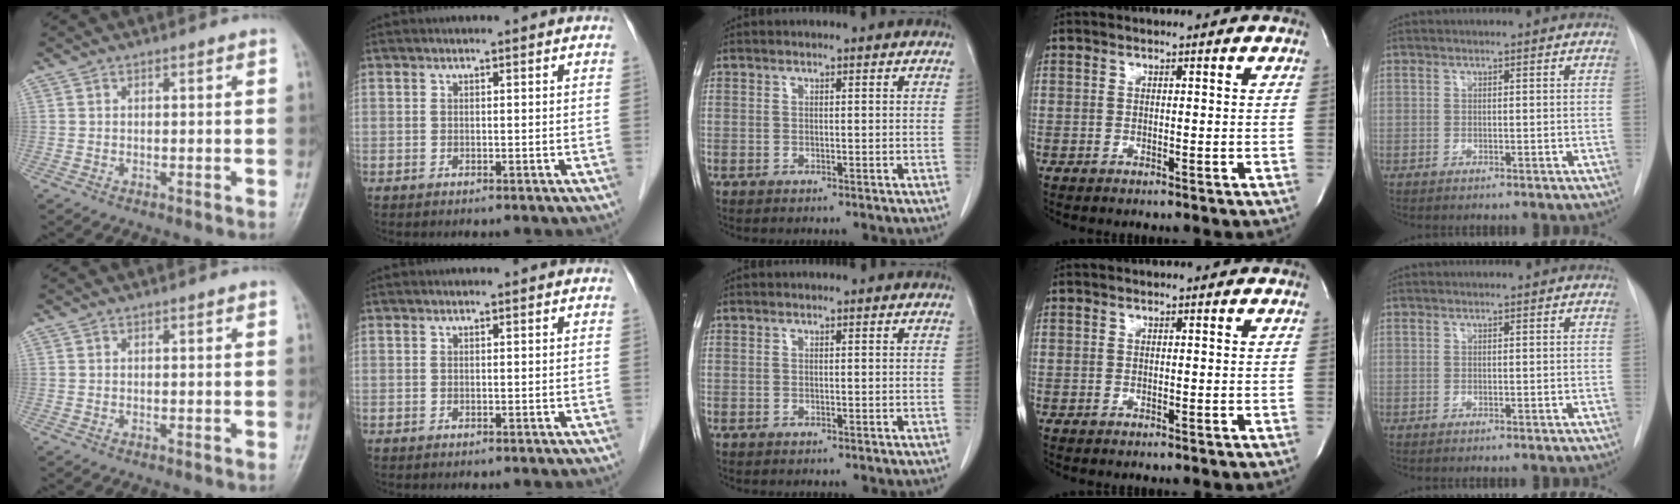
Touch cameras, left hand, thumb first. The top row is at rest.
{}